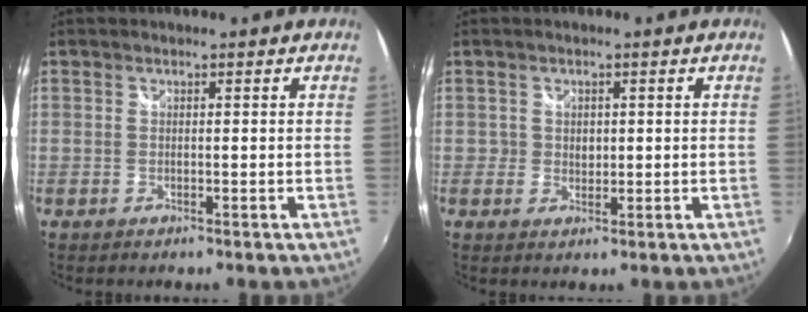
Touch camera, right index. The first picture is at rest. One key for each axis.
{"total": 2.1, "fx": 0.2, "fy": 1.9, "fz": 0.8, "tx": -0.012, "ty": 0.001, "tz": 0.003}